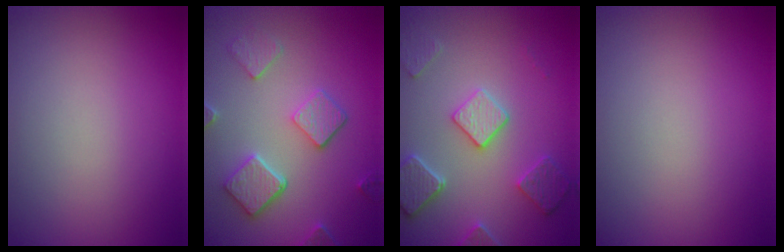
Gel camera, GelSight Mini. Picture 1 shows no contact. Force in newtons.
{"total": 4.9, "press": 3.9, "slide": 3.1}
{"total": 4.5, "press": 3.7, "slide": 2.6}
{"total": 0.0}